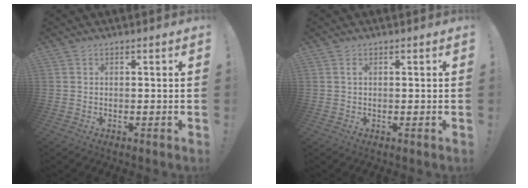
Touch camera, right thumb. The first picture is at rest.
{"total": 0.7, "force": [0.1, 0.3, 0.6], "torque": [-0.012, 0.003, 0.002]}